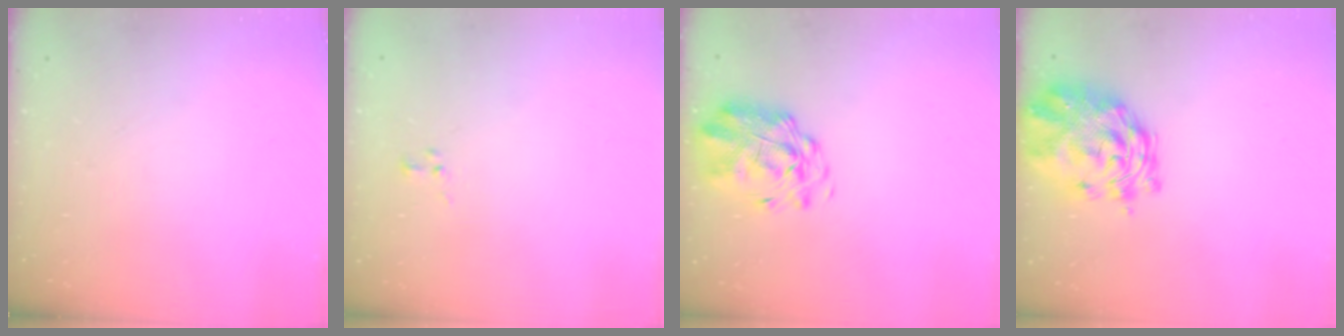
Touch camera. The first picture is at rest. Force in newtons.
{"total": 1.2, "press": 1.1, "slide": 0.6}
{"total": 2.6, "press": 2.2, "slide": 1.3}
{"total": 6.5, "press": 6.0, "slide": 2.6}